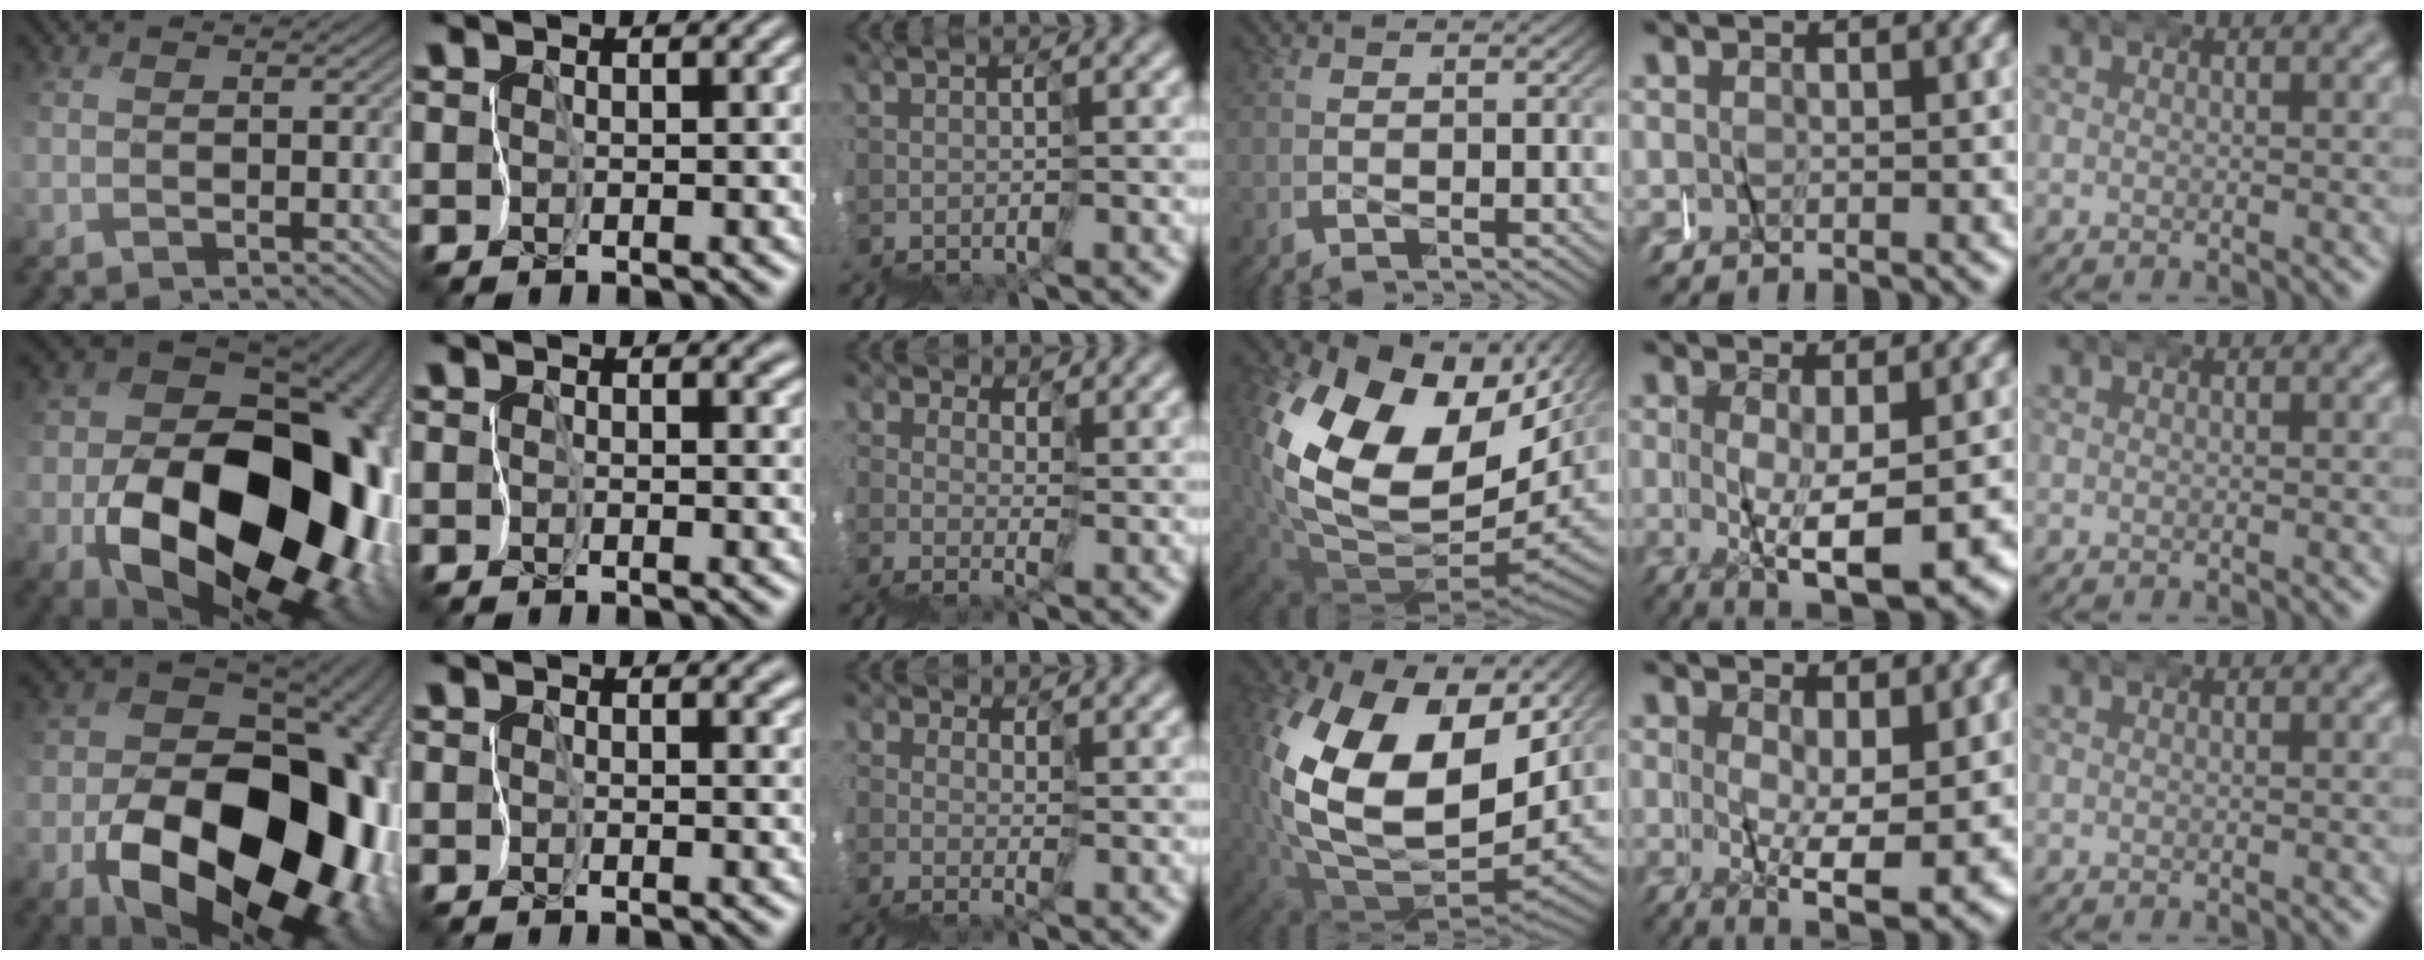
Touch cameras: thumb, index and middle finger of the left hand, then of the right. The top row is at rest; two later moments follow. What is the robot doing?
{"motion": "wrap", "object": "masking tape"}